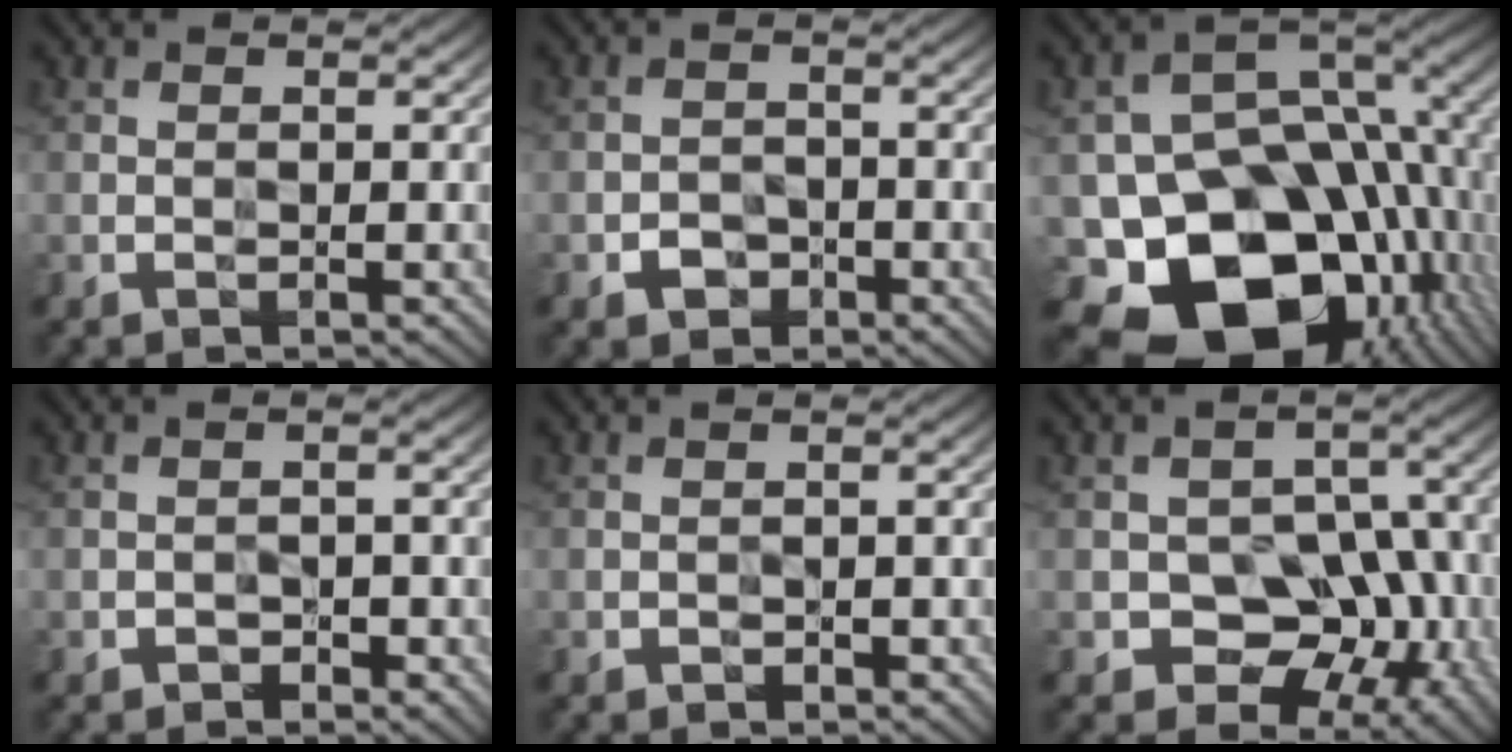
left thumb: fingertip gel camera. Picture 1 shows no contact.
{"total": 2.6, "force": [-1.5, 1.9, 1.1], "torque": [-0.014, 0.001, -0.031]}
{"total": 19.3, "force": [-5.9, 14.1, 11.8], "torque": [-0.202, -0.045, -0.072]}
{"total": 1.5, "force": [-1.1, 0.9, 0.7], "torque": [-0.008, 0.001, -0.019]}
{"total": 0.6, "force": [-0.5, 0.3, 0.2], "torque": [0.000, 0.000, -0.008]}
{"total": 10.8, "force": [-3.1, 7.6, 7.0], "torque": [-0.092, -0.017, -0.058]}